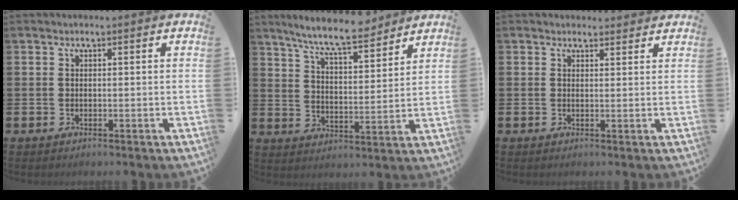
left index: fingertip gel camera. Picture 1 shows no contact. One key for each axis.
{"total": 8.4, "fx": 7.7, "fy": 1.0, "fz": 3.1, "tx": -0.082, "ty": -0.036, "tz": 0.138}
{"total": 1.7, "fx": 1.6, "fy": 0.6, "fz": -0.1, "tx": 0.006, "ty": -0.003, "tz": 0.029}